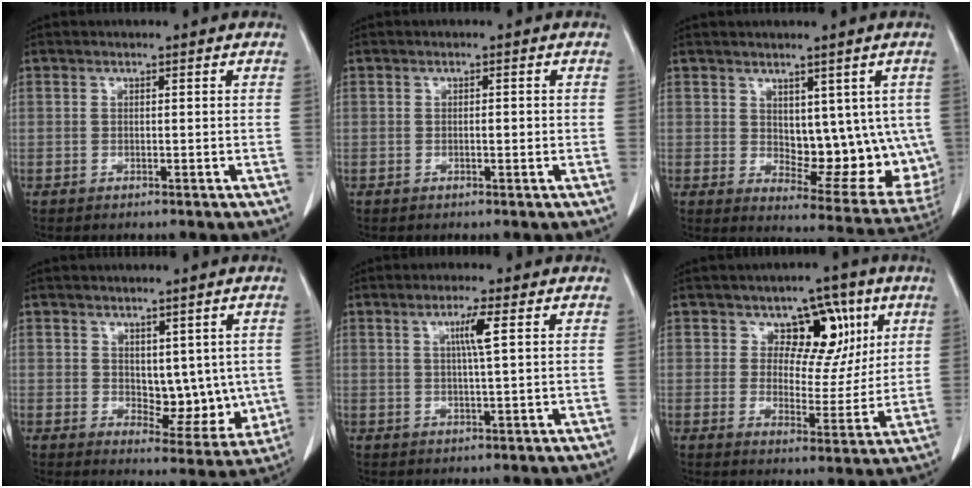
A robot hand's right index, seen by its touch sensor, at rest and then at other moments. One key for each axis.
{"total": 1.0, "fx": -0.1, "fy": 0.3, "fz": 0.9, "tx": -0.013, "ty": 0.001, "tz": 0.001}
{"total": 13.5, "fx": 1.2, "fy": 7.0, "fz": 11.4, "tx": -0.131, "ty": -0.006, "tz": 0.036}
{"total": 7.7, "fx": 0.8, "fy": 4.6, "fz": 6.2, "tx": -0.059, "ty": -0.007, "tz": 0.028}
{"total": 3.7, "fx": 1.2, "fy": -0.2, "fz": 3.5, "tx": -0.061, "ty": 0.000, "tz": 0.020}
{"total": 8.6, "fx": 3.9, "fy": 5.6, "fz": 5.2, "tx": -0.053, "ty": 0.010, "tz": 0.061}